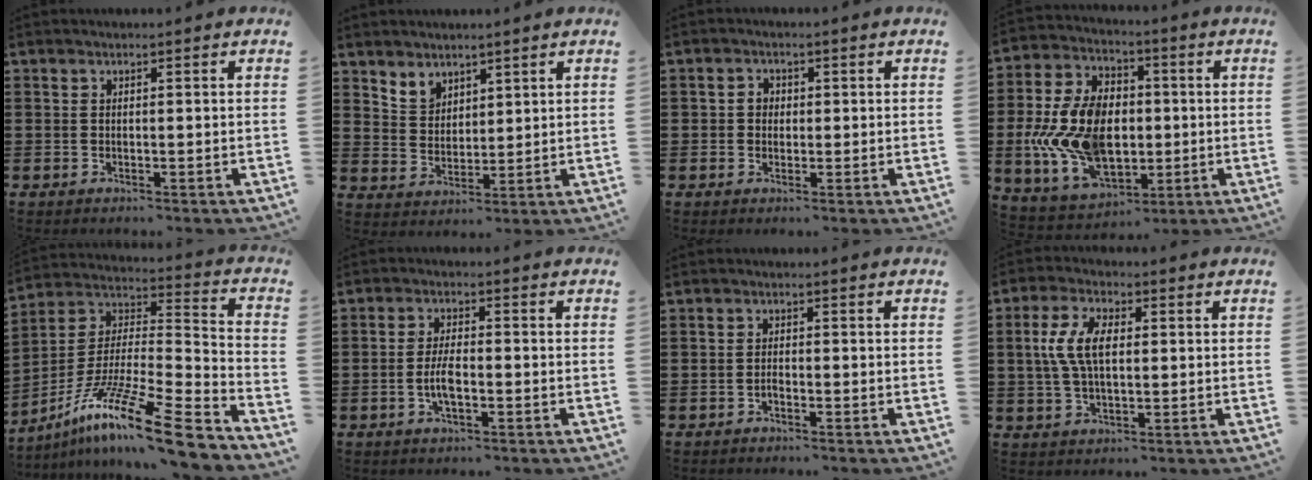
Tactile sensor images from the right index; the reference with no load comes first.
{"total": 4.0, "force": [3.2, 2.4, 0.1], "torque": [-0.016, 0.001, 0.062]}
{"total": 1.9, "force": [0.0, 1.7, 0.8], "torque": [-0.020, 0.008, -0.002]}
{"total": 14.8, "force": [-1.1, 9.9, 10.9], "torque": [-0.263, 0.003, -0.016]}
{"total": 16.7, "force": [-12.1, 1.8, 11.4], "torque": [-0.204, 0.029, -0.219]}
{"total": 4.3, "force": [-1.1, 1.3, 3.9], "torque": [-0.091, -0.005, -0.025]}
{"total": 0.9, "force": [-0.6, 0.3, 0.5], "torque": [-0.013, -0.007, -0.009]}
{"total": 7.2, "force": [0.8, 3.7, 6.1], "torque": [-0.145, 0.009, 0.004]}